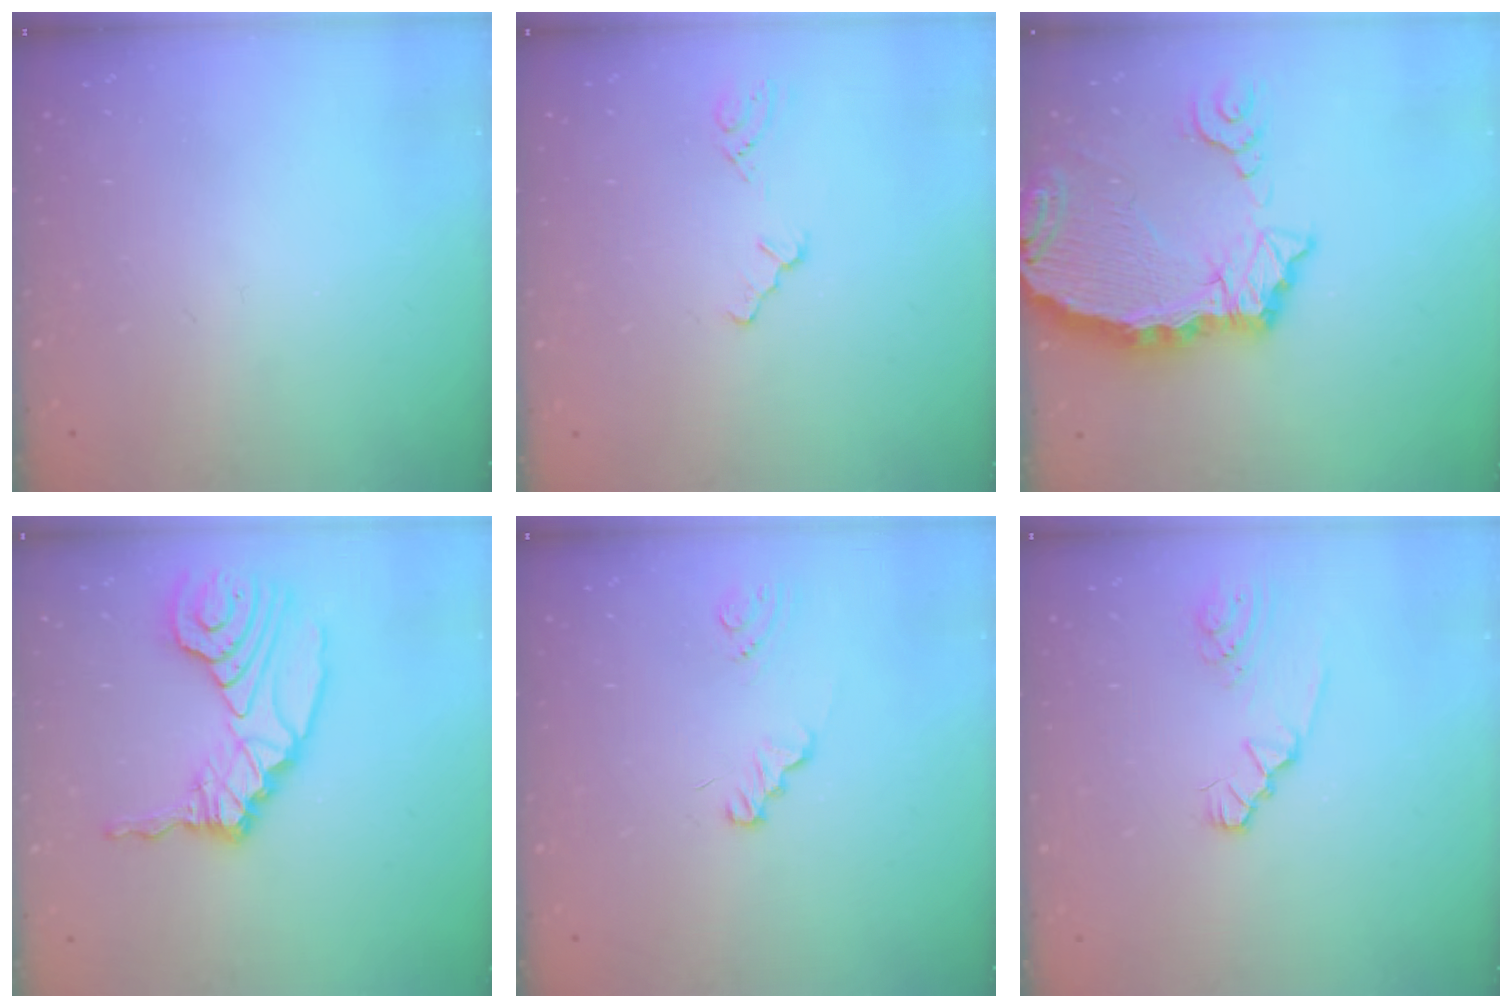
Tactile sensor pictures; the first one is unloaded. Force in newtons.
{"total": 1.8, "press": 1.8, "slide": 0.3}
{"total": 15.1, "press": 14.9, "slide": 2.0}
{"total": 14.7, "press": 14.6, "slide": 2.0}
{"total": 1.1, "press": 1.1, "slide": 0.1}
{"total": 2.5, "press": 2.5, "slide": 0.3}